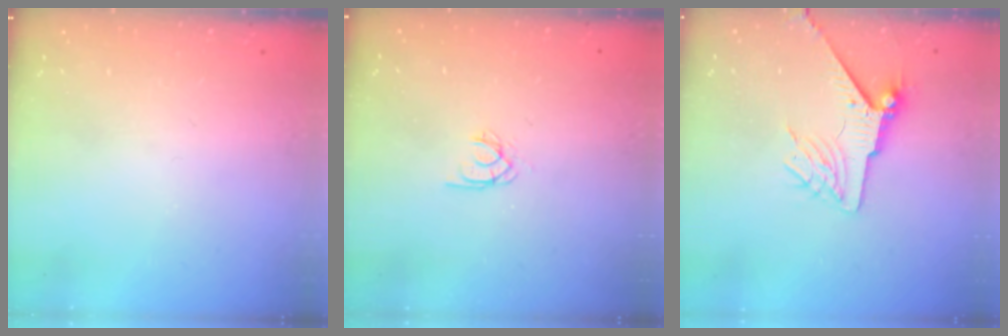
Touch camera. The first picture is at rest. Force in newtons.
{"total": 1.7, "press": 1.7, "slide": 0.1}
{"total": 7.3, "press": 7.2, "slide": 1.1}